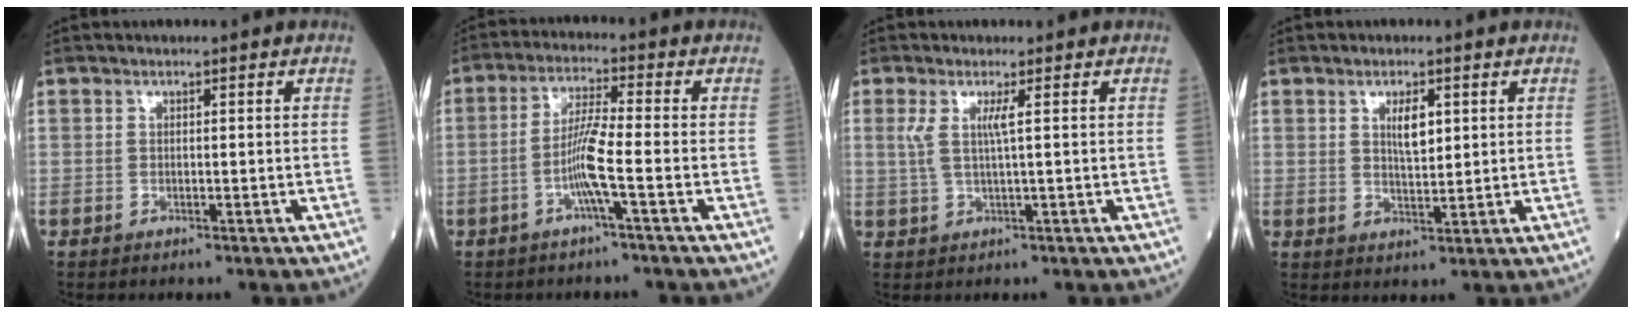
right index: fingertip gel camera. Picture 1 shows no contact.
{"total": 6.0, "force": [-2.1, -0.6, 5.6], "torque": [-0.114, 0.003, -0.043]}
{"total": 3.0, "force": [0.8, -0.2, 2.9], "torque": [-0.069, 0.004, 0.017]}
{"total": 3.6, "force": [1.4, 1.2, 3.1], "torque": [-0.055, -0.002, 0.024]}